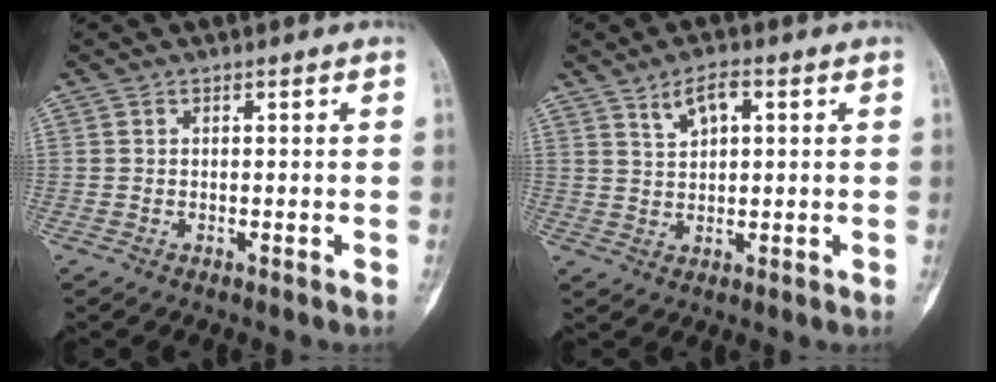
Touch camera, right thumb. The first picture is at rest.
{"total": 5.0, "force": [2.4, 2.3, 3.7], "torque": [-0.062, -0.004, 0.046]}